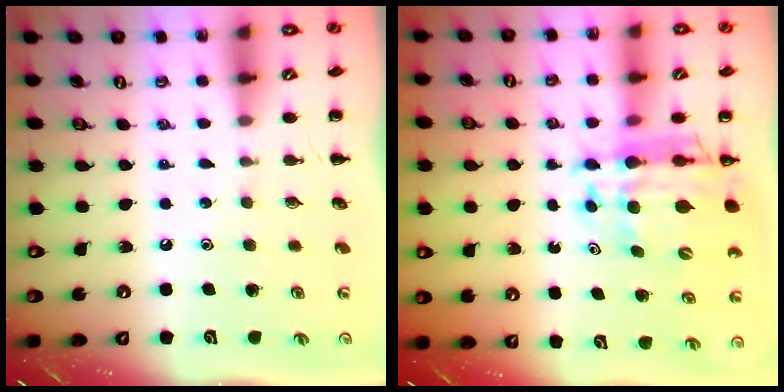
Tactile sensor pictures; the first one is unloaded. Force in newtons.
{"total": 11.4, "press": 11.0, "slide": 2.9}